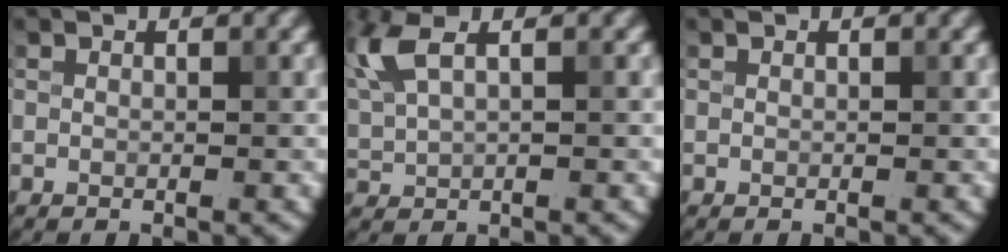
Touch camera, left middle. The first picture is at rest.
{"total": 4.8, "force": [2.3, 1.8, 3.8], "torque": [-0.109, 0.015, 0.051]}
{"total": 0.0}